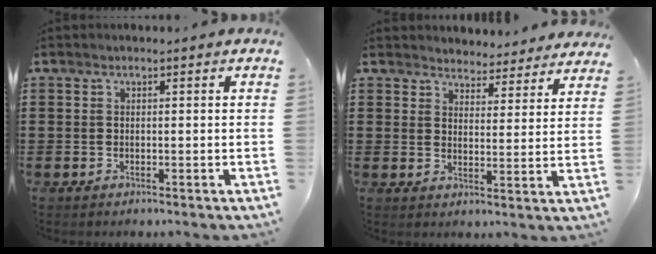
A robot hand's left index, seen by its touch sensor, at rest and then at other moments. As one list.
[{"total": 4.1, "force": [4.1, 0.5, -0.3], "torque": [-0.007, -0.027, 0.071]}]